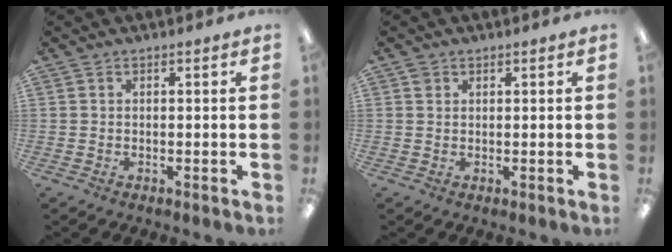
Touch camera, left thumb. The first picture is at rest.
{"total": 0.9, "force": [0.7, 0.6, 0.0], "torque": [-0.002, 0.001, 0.013]}